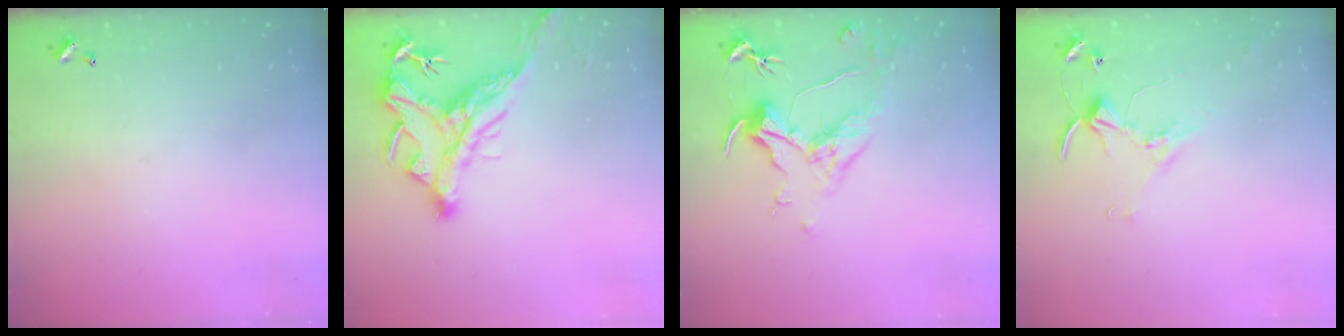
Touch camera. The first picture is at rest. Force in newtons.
{"total": 2.9, "press": 2.5, "slide": 1.4}
{"total": 1.6, "press": 1.3, "slide": 0.9}
{"total": 2.8, "press": 2.8, "slide": 0.4}